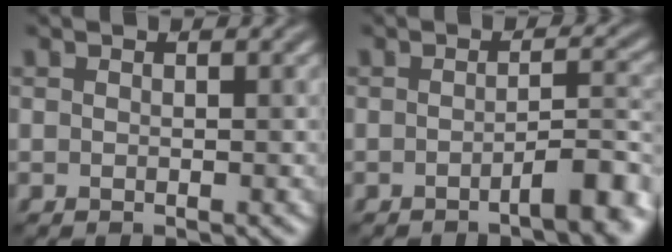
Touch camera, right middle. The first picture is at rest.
{"total": 4.1, "force": [-2.2, 0.9, 3.3], "torque": [-0.041, 0.012, -0.040]}